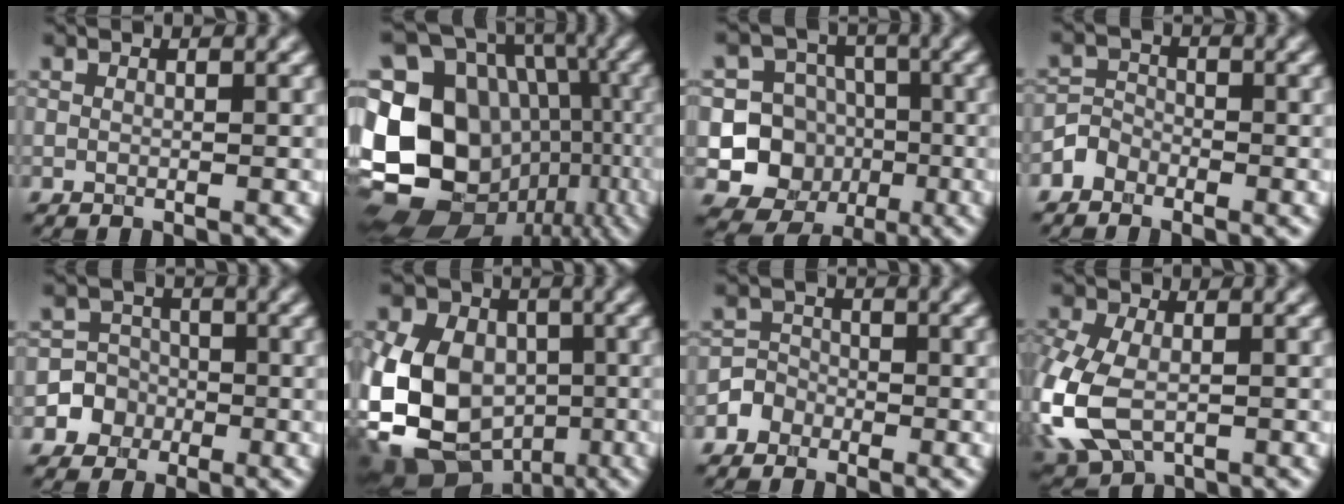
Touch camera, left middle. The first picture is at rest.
{"total": 20.9, "force": [-4.8, 17.5, 10.3], "torque": [-0.202, -0.009, -0.069]}
{"total": 8.2, "force": [-2.1, 7.8, 1.7], "torque": [-0.020, 0.001, -0.049]}
{"total": 1.8, "force": [-1.6, 0.9, -0.3], "torque": [0.003, 0.012, -0.027]}
{"total": 4.1, "force": [-1.8, 3.7, -0.2], "torque": [0.030, 0.008, -0.037]}
{"total": 15.8, "force": [-3.3, 13.3, 7.8], "torque": [-0.184, -0.012, -0.073]}
{"total": 1.9, "force": [-1.4, 1.2, -0.4], "torque": [0.016, 0.009, -0.024]}
{"total": 7.0, "force": [-2.1, 4.5, 4.9], "torque": [-0.138, -0.012, -0.038]}